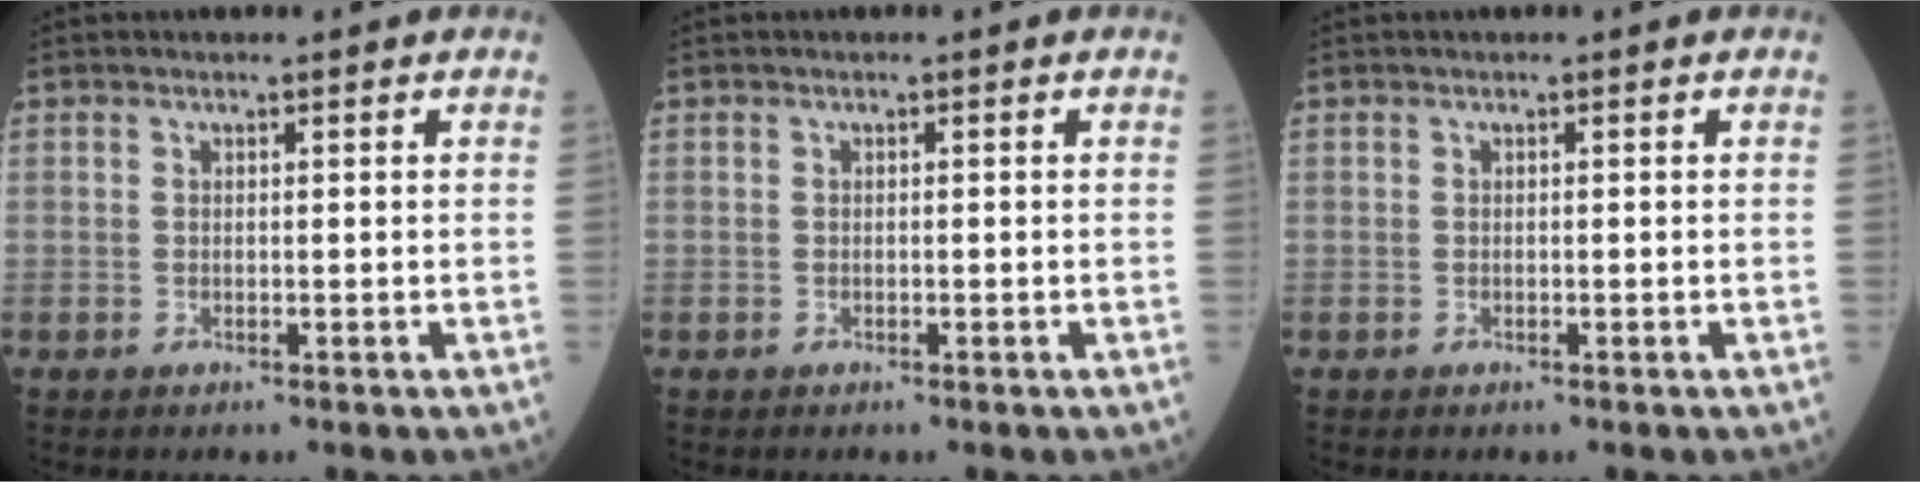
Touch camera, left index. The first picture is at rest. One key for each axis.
{"total": 0.0}
{"total": 0.0}